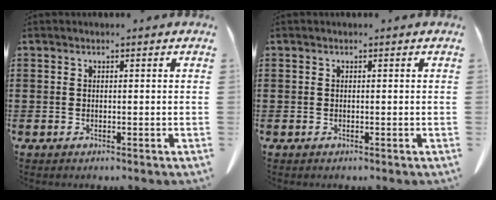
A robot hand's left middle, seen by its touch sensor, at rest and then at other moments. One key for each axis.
{"total": 0.0}